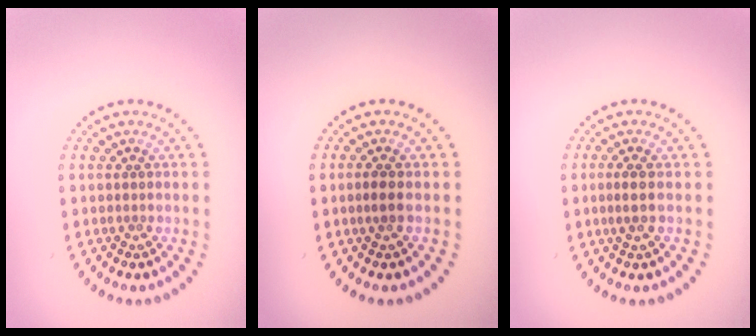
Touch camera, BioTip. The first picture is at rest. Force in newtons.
{"total": 1.3, "press": 1.1, "slide": 0.6}
{"total": 1.6, "press": 1.3, "slide": 0.9}